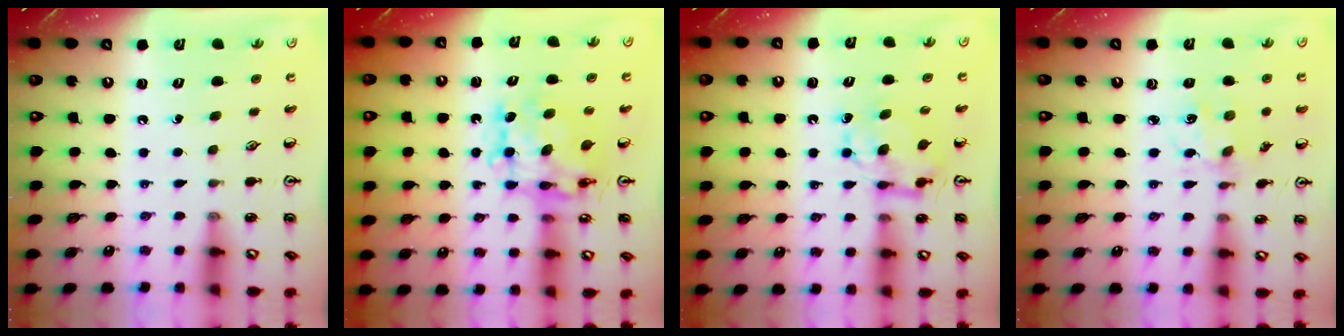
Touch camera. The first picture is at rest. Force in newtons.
{"total": 10.4, "press": 10.3, "slide": 0.8}
{"total": 7.3, "press": 7.3, "slide": 0.5}
{"total": 2.1, "press": 2.0, "slide": 0.6}